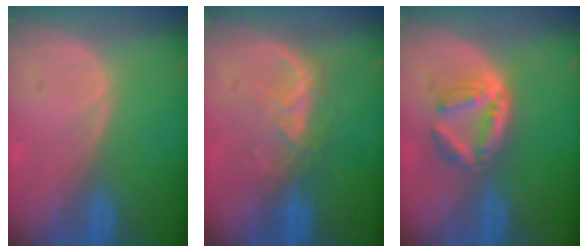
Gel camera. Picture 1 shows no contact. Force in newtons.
{"total": 4.6, "press": 4.6, "slide": 0.6}
{"total": 6.1, "press": 5.4, "slide": 2.8}